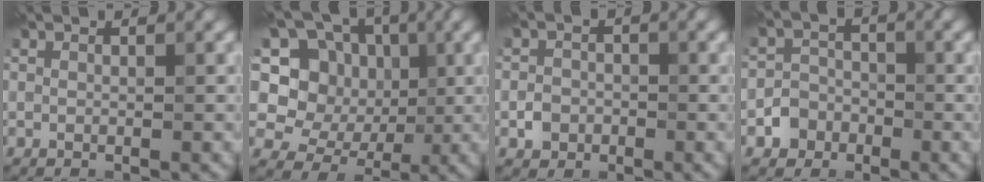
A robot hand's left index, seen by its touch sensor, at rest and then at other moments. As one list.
[{"total": 11.0, "force": [3.4, 8.9, 5.6], "torque": [-0.116, 0.036, 0.028]}, {"total": 1.7, "force": [-0.7, 1.5, 0.6], "torque": [-0.003, 0.006, -0.017]}, {"total": 2.5, "force": [-1.2, 2.1, 0.5], "torque": [0.010, 0.012, -0.028]}]